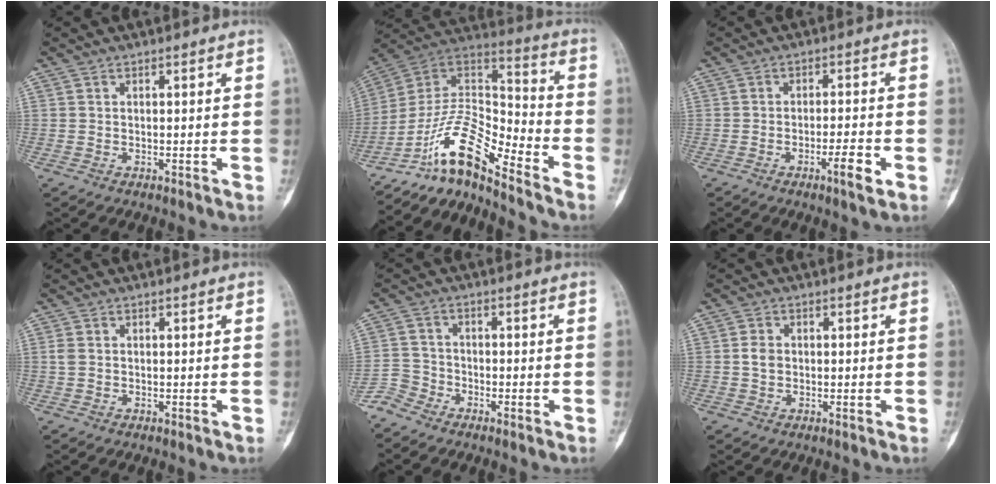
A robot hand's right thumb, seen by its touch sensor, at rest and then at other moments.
{"total": 13.0, "force": [-10.5, 2.5, 7.2], "torque": [-0.138, 0.106, -0.201]}
{"total": 4.7, "force": [-2.2, 0.6, 4.1], "torque": [-0.070, 0.008, -0.036]}
{"total": 1.3, "force": [0.1, 0.9, 0.9], "torque": [-0.027, 0.002, 0.003]}
{"total": 3.9, "force": [-3.3, 2.1, 0.1], "torque": [0.005, 0.009, -0.079]}
{"total": 2.3, "force": [0.0, 1.8, 1.4], "torque": [-0.022, 0.004, -0.002]}